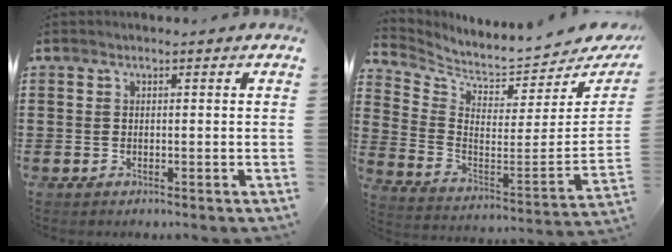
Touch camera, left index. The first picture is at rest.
{"total": 4.3, "force": [4.2, 0.1, 1.0], "torque": [-0.050, -0.063, 0.065]}